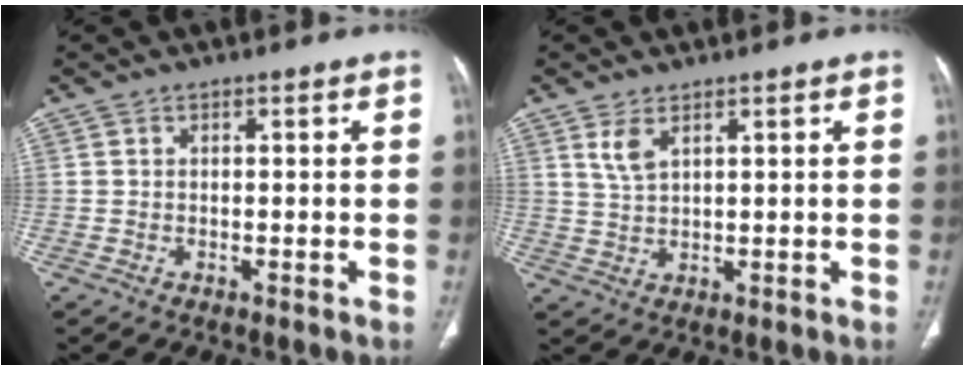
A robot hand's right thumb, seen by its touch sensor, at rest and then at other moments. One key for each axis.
{"total": 3.5, "fx": 2.0, "fy": 1.4, "fz": 2.5, "tx": -0.052, "ty": -0.008, "tz": 0.050}